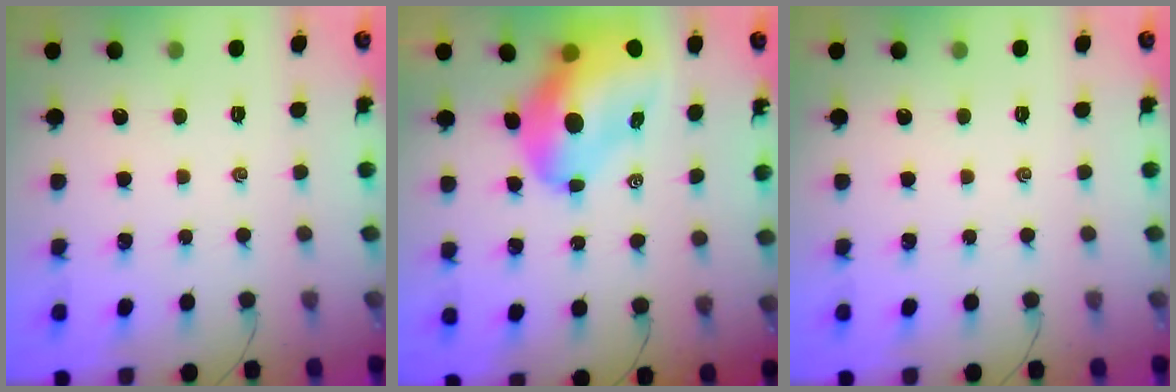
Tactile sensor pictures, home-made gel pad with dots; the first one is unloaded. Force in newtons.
{"total": 15.9, "press": 15.1, "slide": 4.7}
{"total": 0.0}